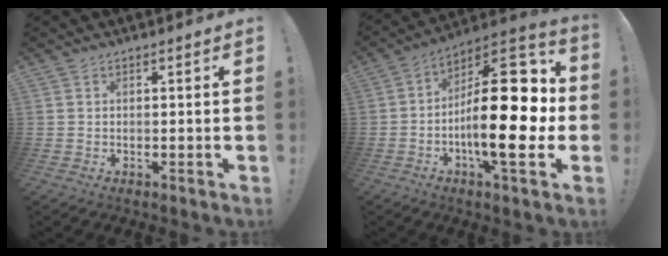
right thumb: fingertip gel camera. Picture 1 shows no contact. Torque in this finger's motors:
{"motor_torque": [0.29, 1.12, 1.58, -1.19, 0.18]}